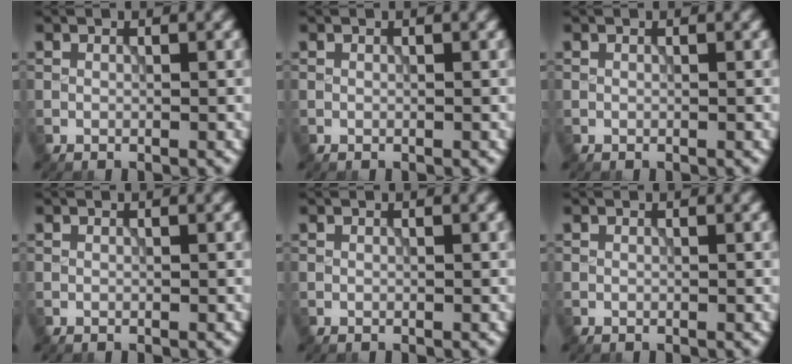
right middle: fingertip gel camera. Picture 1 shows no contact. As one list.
[{"total": 0.0}, {"total": 0.0}, {"total": 0.0}, {"total": 0.0}, {"total": 0.0}]